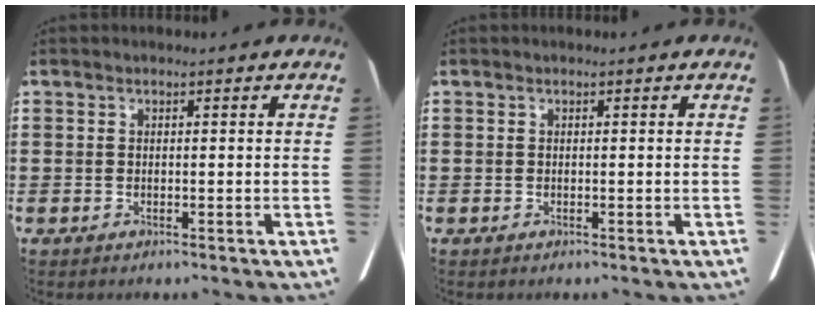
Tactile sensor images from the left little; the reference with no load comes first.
{"total": 0.0}